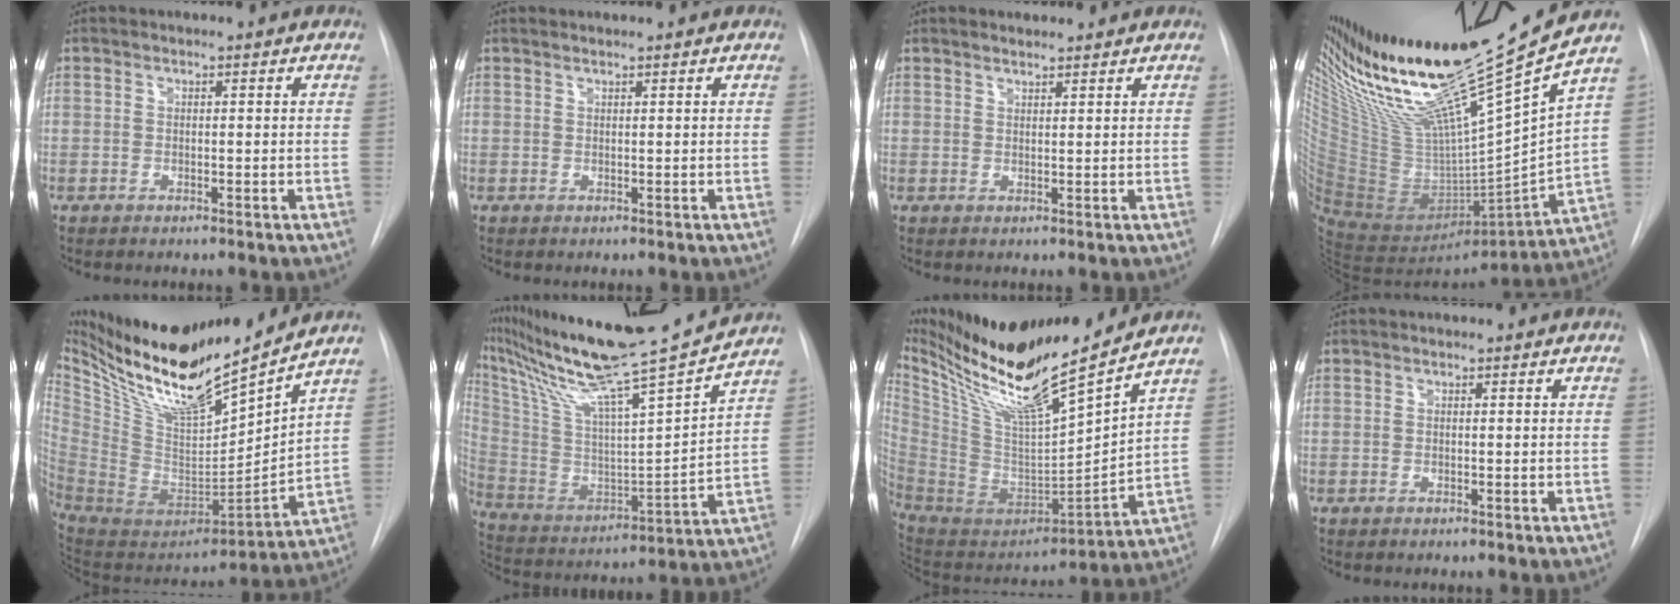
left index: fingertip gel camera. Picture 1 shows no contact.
{"total": 0.7, "force": [0.7, -0.1, 0.2], "torque": [-0.007, 0.008, 0.016]}
{"total": 1.7, "force": [1.6, 0.4, 0.4], "torque": [-0.014, 0.008, 0.028]}
{"total": 28.1, "force": [20.9, 0.0, 18.7], "torque": [-0.306, -0.022, 0.368]}
{"total": 26.0, "force": [21.3, 2.9, 14.7], "torque": [-0.269, -0.020, 0.378]}
{"total": 26.2, "force": [22.2, -0.7, 14.0], "torque": [-0.269, -0.039, 0.365]}
{"total": 23.5, "force": [18.8, 0.4, 14.1], "torque": [-0.254, -0.025, 0.338]}
{"total": 0.0}